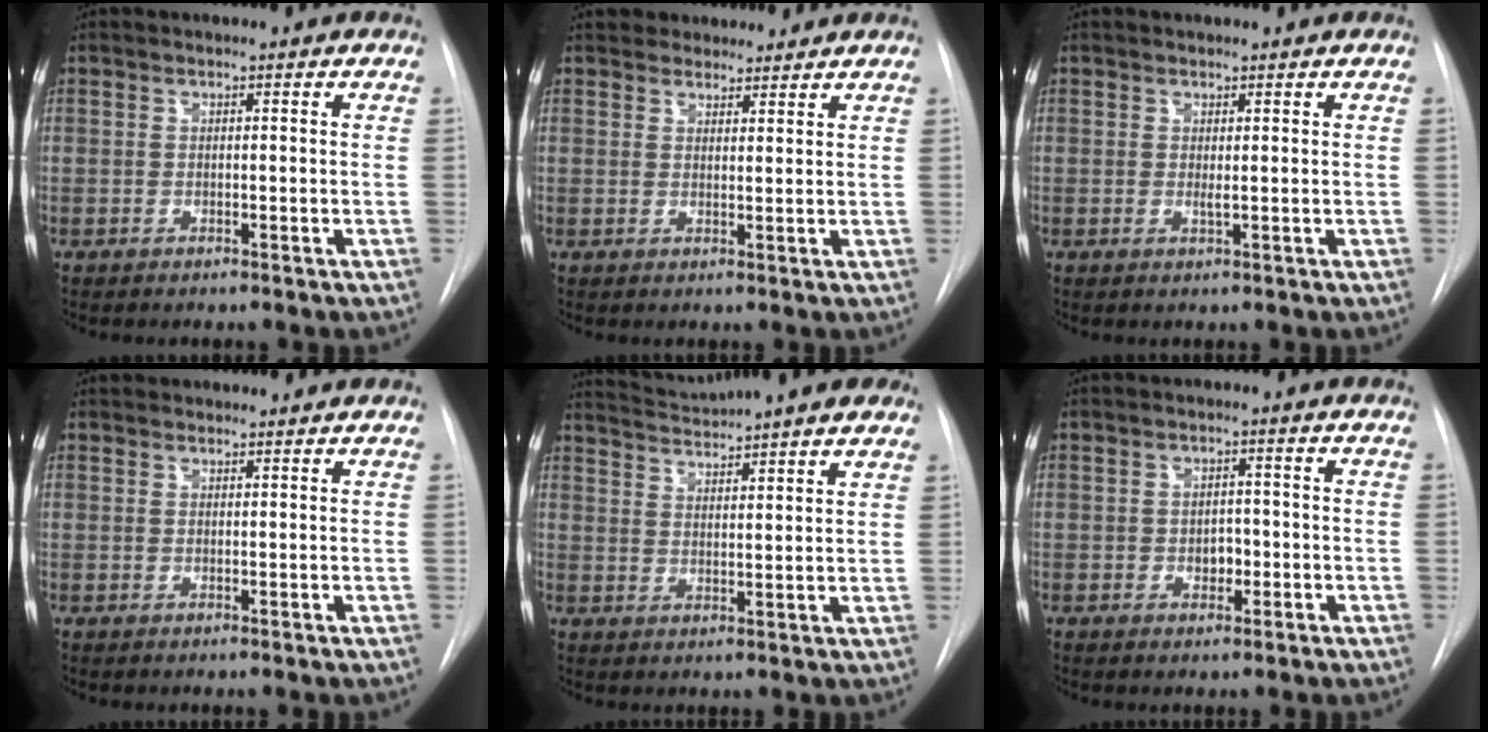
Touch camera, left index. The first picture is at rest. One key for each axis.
{"total": 5.6, "fx": 5.1, "fy": 2.2, "fz": 0.5, "tx": 0.008, "ty": 0.018, "tz": 0.070}
{"total": 0.5, "fx": 0.1, "fy": 0.0, "fz": 0.5, "tx": -0.015, "ty": -0.006, "tz": 0.003}
{"total": 2.0, "fx": 1.9, "fy": 0.6, "fz": 0.0, "tx": 0.001, "ty": 0.012, "tz": 0.028}
{"total": 11.9, "fx": 10.9, "fy": 0.6, "fz": 4.8, "tx": -0.075, "ty": 0.013, "tz": 0.151}
{"total": 2.5, "fx": -0.7, "fy": 1.8, "fz": 1.6, "tx": -0.019, "ty": 0.002, "tz": -0.008}